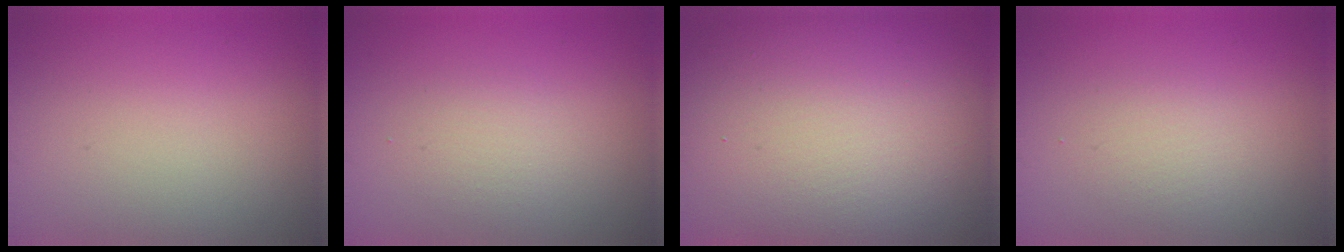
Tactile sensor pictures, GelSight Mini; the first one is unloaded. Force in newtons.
{"total": 1.8, "press": 1.8, "slide": 0.1}
{"total": 17.4, "press": 17.3, "slide": 1.0}
{"total": 1.7, "press": 1.7, "slide": 0.1}